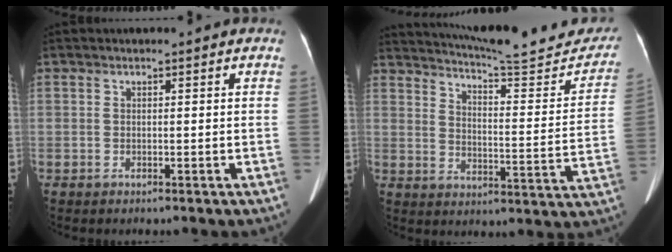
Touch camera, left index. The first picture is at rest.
{"total": 22.7, "force": [21.0, 2.8, 8.3], "torque": [-0.117, -0.057, 0.263]}